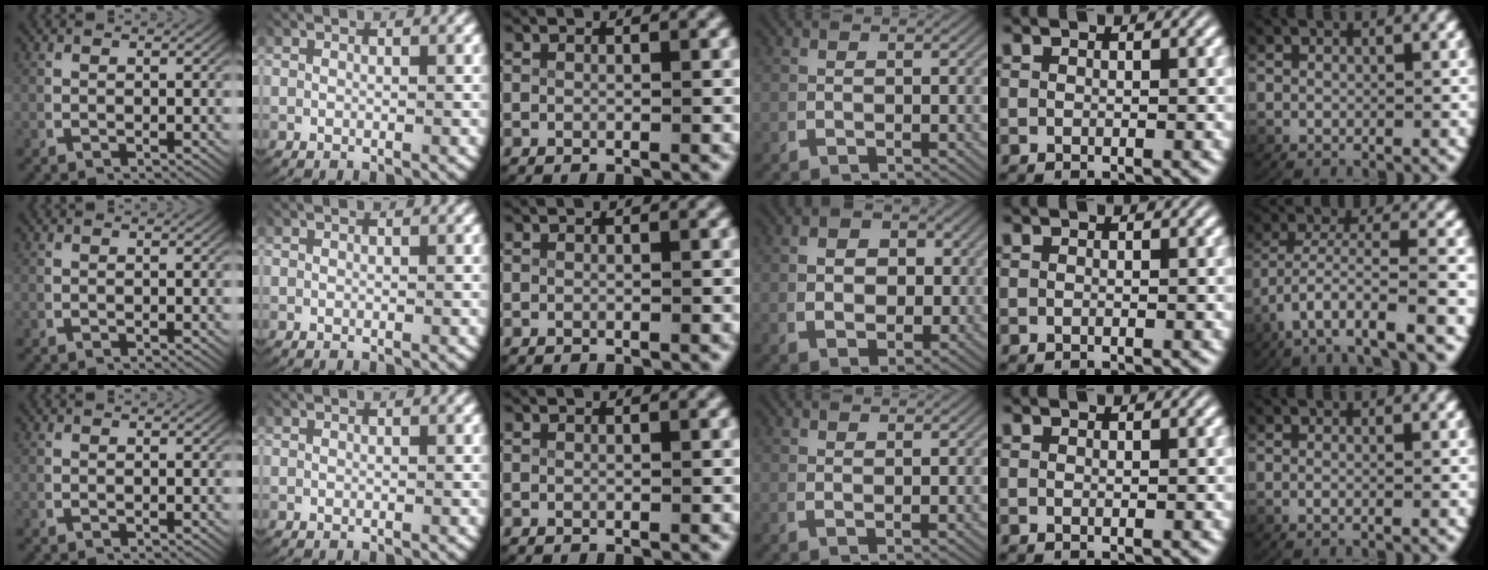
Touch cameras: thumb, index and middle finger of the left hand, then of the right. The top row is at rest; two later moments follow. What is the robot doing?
{"motion": "lift_and_place", "object": "towel"}